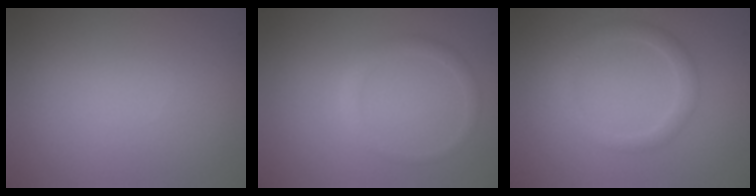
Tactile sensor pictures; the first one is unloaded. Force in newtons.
{"total": 1.4, "press": 1.4, "slide": 0.1}
{"total": 1.9, "press": 1.9, "slide": 0.1}